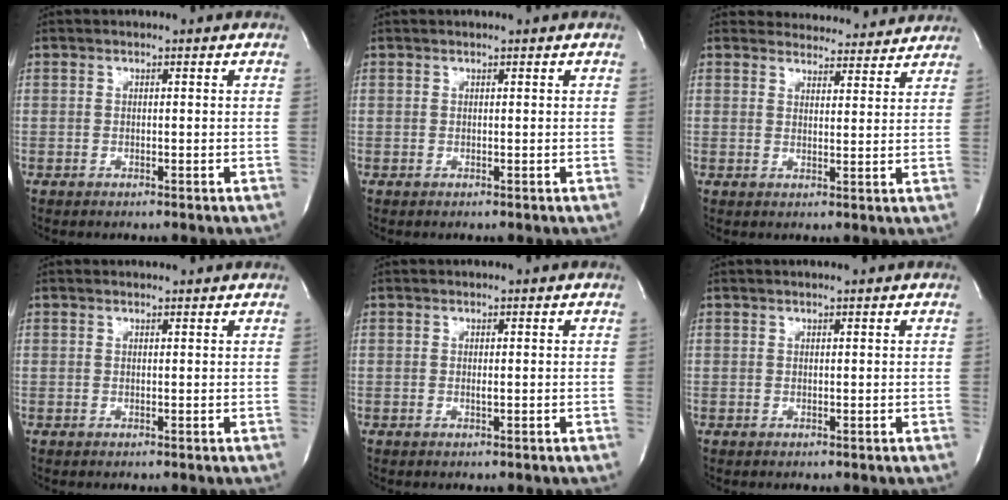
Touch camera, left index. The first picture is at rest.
{"total": 0.9, "force": [0.8, 0.0, 0.5], "torque": [-0.009, 0.007, 0.015]}
{"total": 10.1, "force": [9.8, 2.4, 0.7], "torque": [0.010, 0.007, 0.110]}
{"total": 1.9, "force": [1.8, 0.2, 0.2], "torque": [-0.012, 0.010, 0.026]}
{"total": 0.6, "force": [0.3, 0.0, 0.5], "torque": [-0.012, 0.000, 0.003]}
{"total": 1.9, "force": [1.6, 0.0, 1.0], "torque": [-0.014, 0.012, 0.025]}